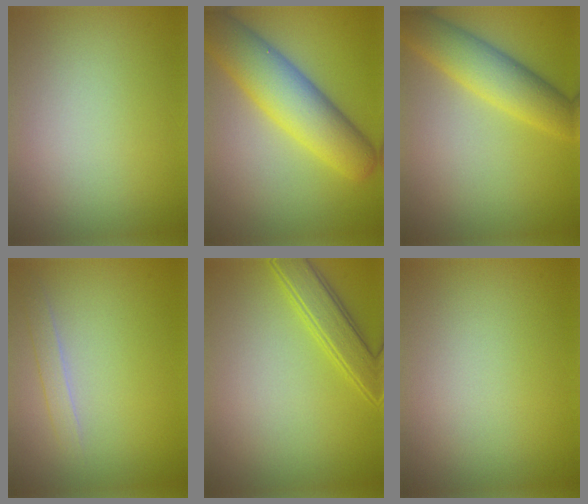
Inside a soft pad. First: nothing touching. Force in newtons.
{"total": 8.1, "press": 8.1, "slide": 0.5}
{"total": 5.6, "press": 5.6, "slide": 0.2}
{"total": 1.3, "press": 1.3, "slide": 0.1}
{"total": 3.1, "press": 3.1, "slide": 0.1}
{"total": 0.0}